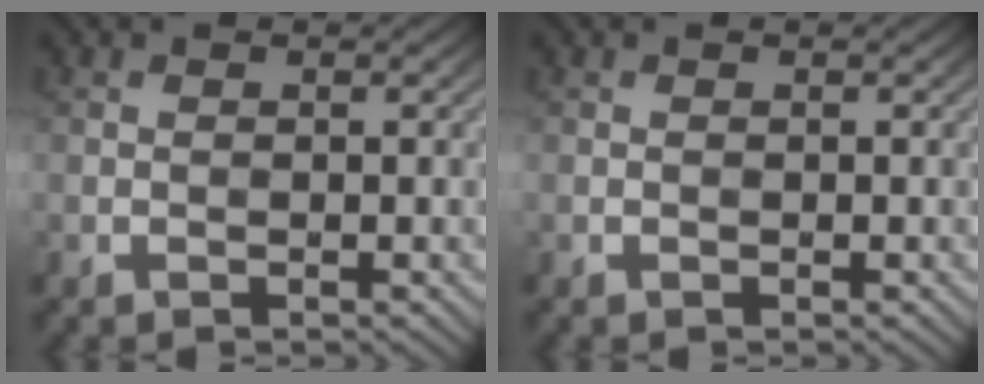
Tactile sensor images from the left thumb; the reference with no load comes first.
{"total": 0.0}